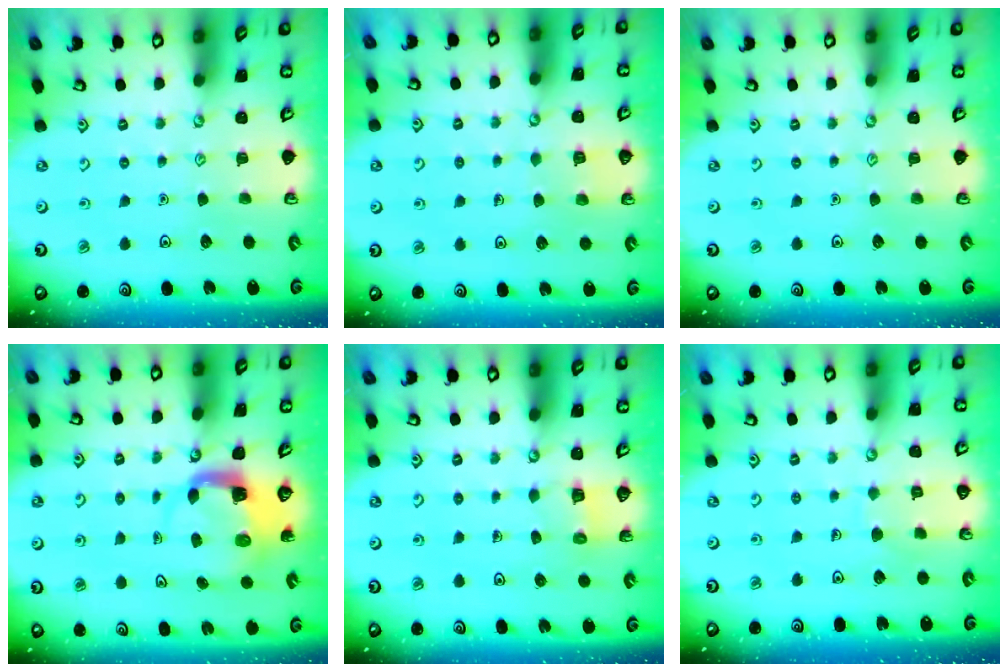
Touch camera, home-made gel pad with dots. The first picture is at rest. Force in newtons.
{"total": 2.8, "press": 2.8, "slide": 0.3}
{"total": 0.0}
{"total": 4.5, "press": 4.5, "slide": 0.4}
{"total": 3.0, "press": 3.0, "slide": 0.1}
{"total": 5.6, "press": 5.6, "slide": 0.5}